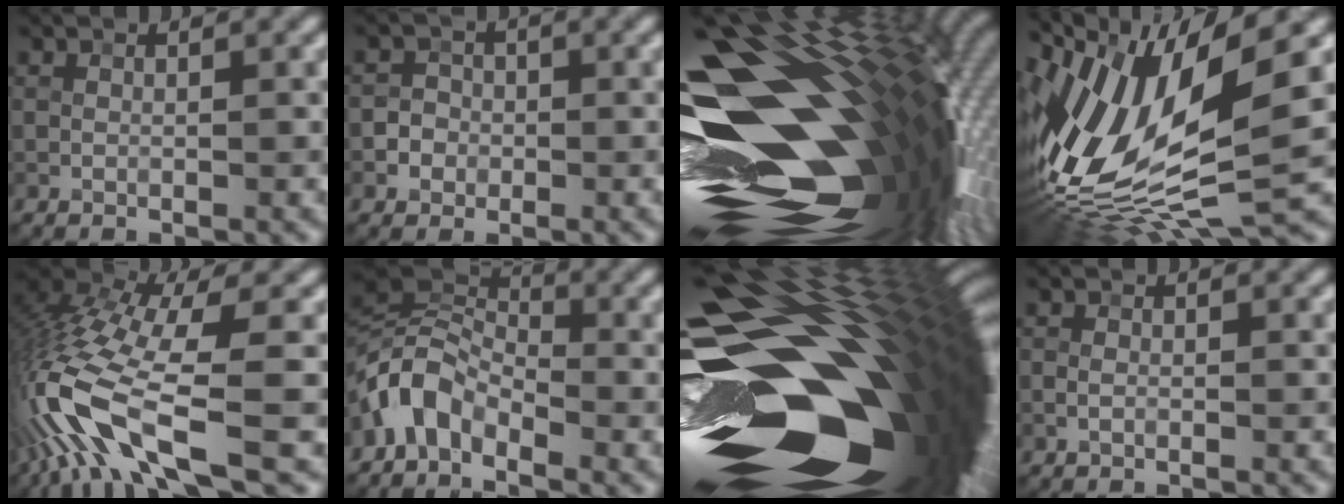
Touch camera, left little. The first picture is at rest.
{"total": 1.6, "force": [-0.9, 1.4, -0.2], "torque": [0.024, -0.001, -0.023]}
{"total": 20.7, "force": [-1.7, 10.9, 17.5], "torque": [-0.283, -0.003, -0.042]}
{"total": 14.7, "force": [0.1, 5.9, 13.5], "torque": [-0.277, -0.004, 0.006]}
{"total": 11.8, "force": [-5.2, 3.5, 10.0], "torque": [-0.225, -0.004, -0.099]}
{"total": 4.9, "force": [-3.5, 2.6, 2.1], "torque": [-0.039, 0.006, -0.089]}
{"total": 21.4, "force": [-4.5, 12.7, 16.6], "torque": [-0.290, -0.006, -0.065]}
{"total": 0.5, "force": [-0.5, 0.1, 0.1], "torque": [-0.004, 0.000, -0.012]}